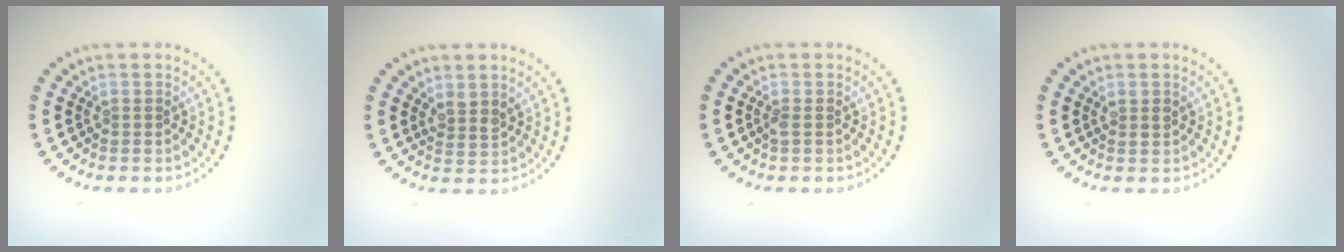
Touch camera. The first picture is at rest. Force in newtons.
{"total": 1.3, "press": 1.1, "slide": 0.8}
{"total": 0.6, "press": 0.5, "slide": 0.3}
{"total": 0.9, "press": 0.9, "slide": 0.2}